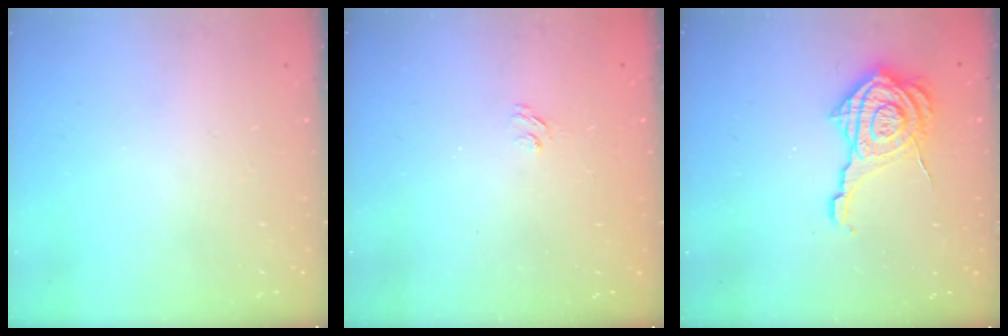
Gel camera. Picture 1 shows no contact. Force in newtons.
{"total": 2.1, "press": 1.6, "slide": 1.2}
{"total": 13.6, "press": 13.5, "slide": 1.5}